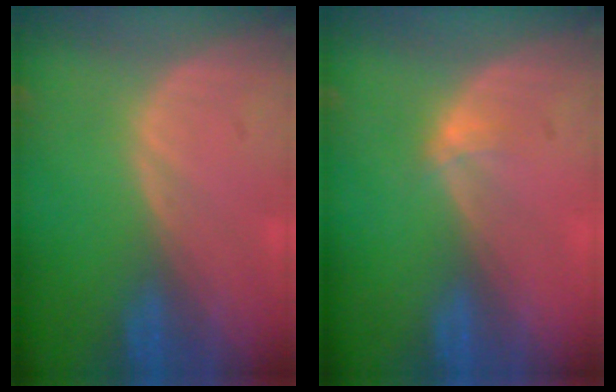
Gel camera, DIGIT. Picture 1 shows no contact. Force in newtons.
{"total": 1.3, "press": 0.9, "slide": 0.9}